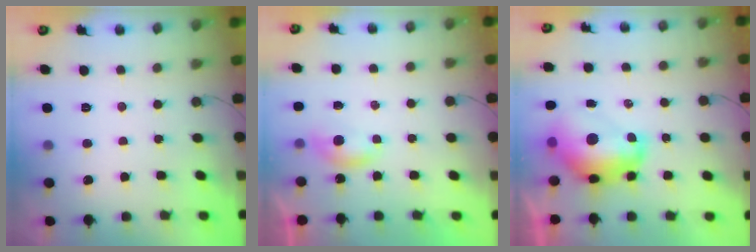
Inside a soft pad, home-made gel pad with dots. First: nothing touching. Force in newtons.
{"total": 3.8, "press": 3.8, "slide": 0.2}
{"total": 13.1, "press": 13.0, "slide": 1.3}